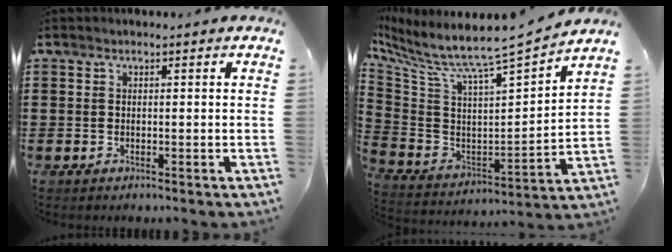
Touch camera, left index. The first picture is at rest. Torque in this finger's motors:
{"motor_torque": [1.79, -0.35, 0.49, 0.19]}